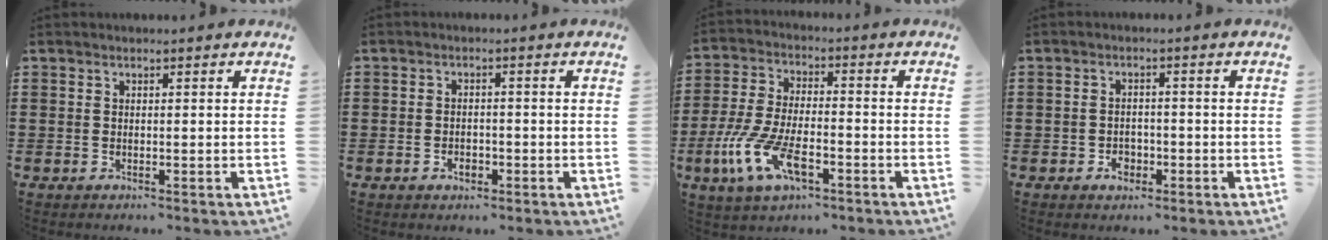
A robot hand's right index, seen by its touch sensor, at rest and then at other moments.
{"total": 2.1, "force": [-1.0, 1.3, 1.3], "torque": [-0.027, 0.002, -0.020]}
{"total": 10.3, "force": [-4.6, 4.5, 8.0], "torque": [-0.191, -0.005, -0.088]}
{"total": 2.5, "force": [-1.2, 1.9, 1.2], "torque": [-0.023, 0.002, -0.025]}